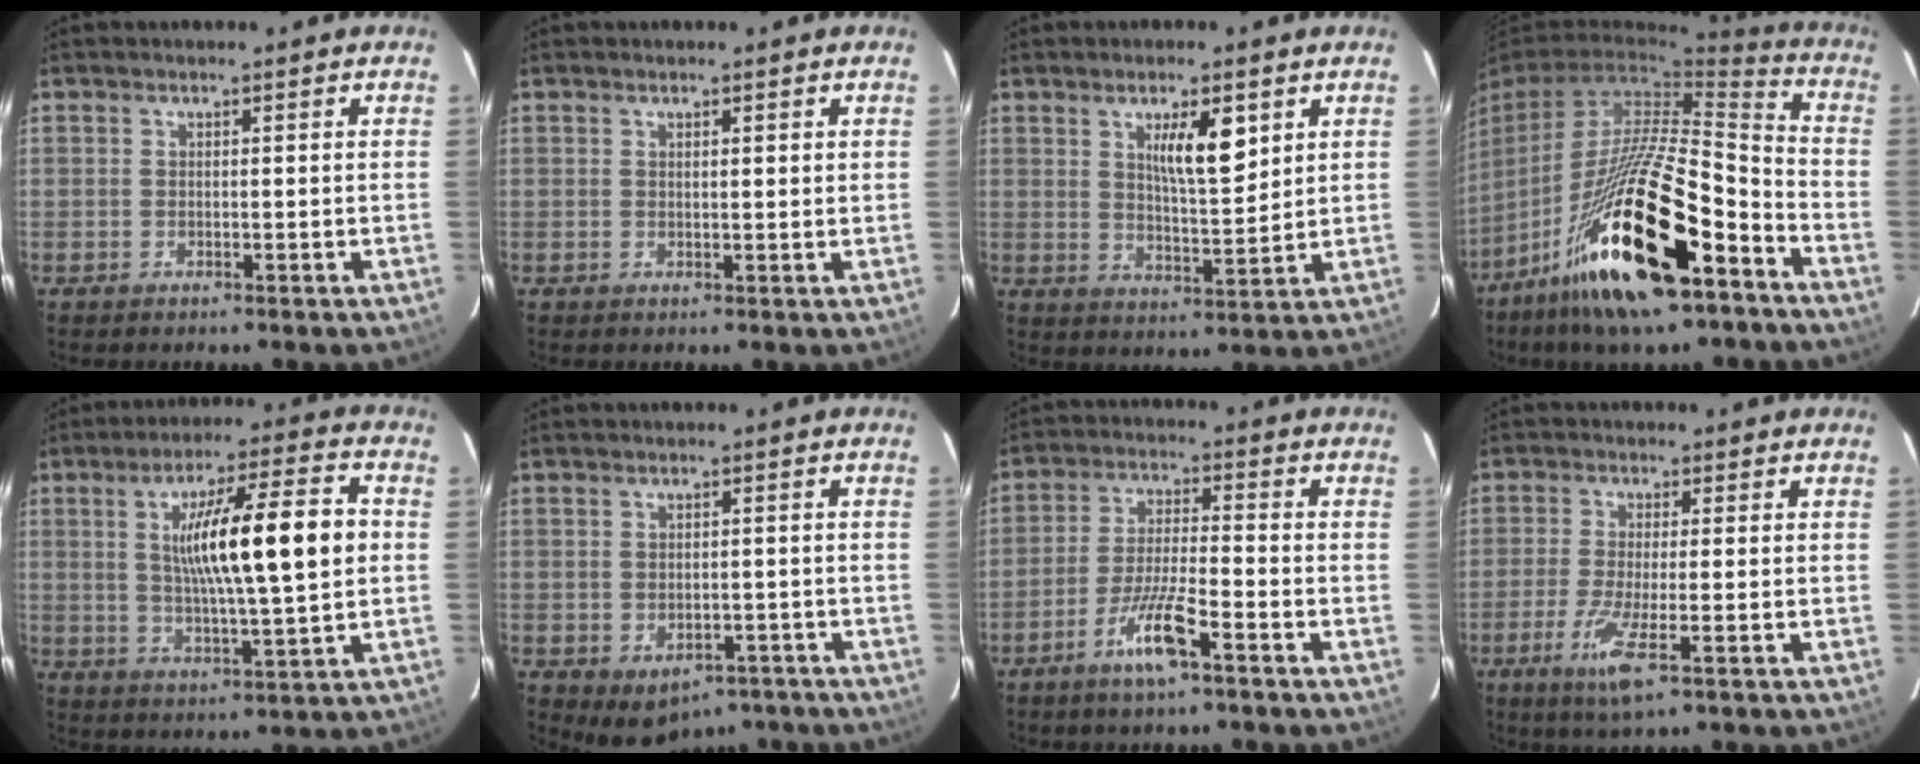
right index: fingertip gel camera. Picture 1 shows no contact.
{"total": 1.1, "force": [0.7, 0.2, 0.8], "torque": [-0.017, 0.002, 0.011]}
{"total": 7.3, "force": [3.3, 1.6, 6.3], "torque": [-0.106, -0.006, 0.057]}
{"total": 26.6, "force": [-14.8, 5.1, 21.6], "torque": [-0.405, -0.048, -0.263]}
{"total": 15.7, "force": [1.9, 1.3, 15.6], "torque": [-0.255, 0.012, 0.032]}
{"total": 6.7, "force": [-4.2, 4.5, 2.7], "torque": [-0.038, 0.009, -0.048]}
{"total": 7.8, "force": [-4.5, 0.5, 6.3], "torque": [-0.125, -0.006, -0.085]}
{"total": 6.1, "force": [-2.9, 0.2, 5.4], "torque": [-0.107, -0.018, -0.053]}